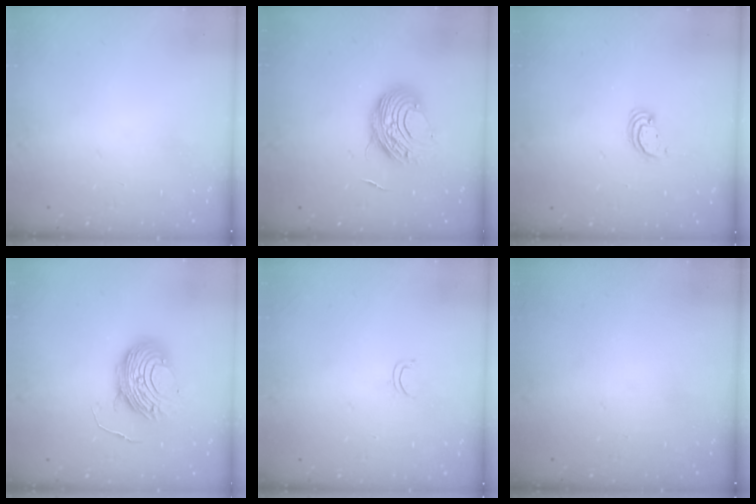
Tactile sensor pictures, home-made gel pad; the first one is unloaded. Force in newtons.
{"total": 9.5, "press": 9.5, "slide": 0.7}
{"total": 2.8, "press": 2.8, "slide": 0.2}
{"total": 10.9, "press": 10.8, "slide": 1.1}
{"total": 3.3, "press": 3.2, "slide": 0.2}
{"total": 0.0}